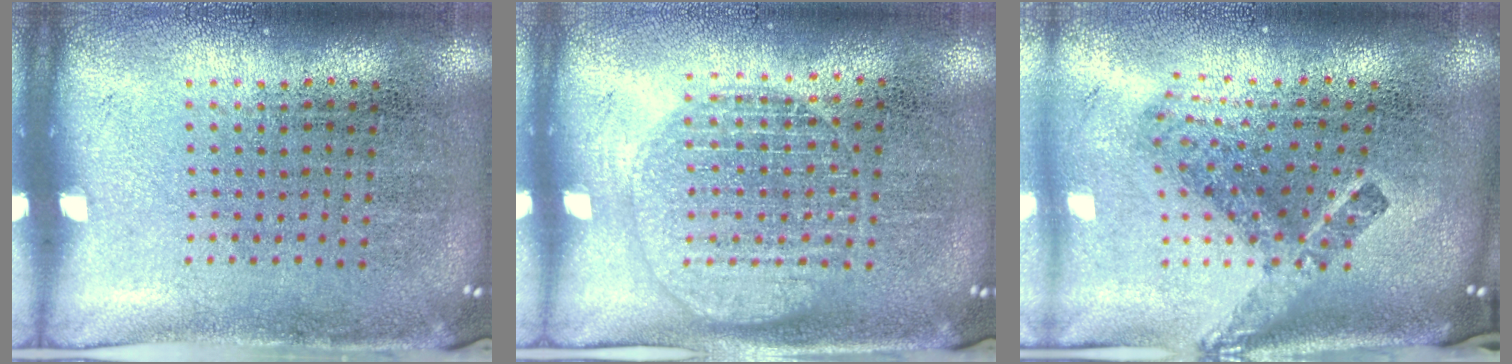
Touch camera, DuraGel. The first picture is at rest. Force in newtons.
{"total": 1.3, "press": 1.3, "slide": 0.4}
{"total": 2.6, "press": 1.6, "slide": 2.1}